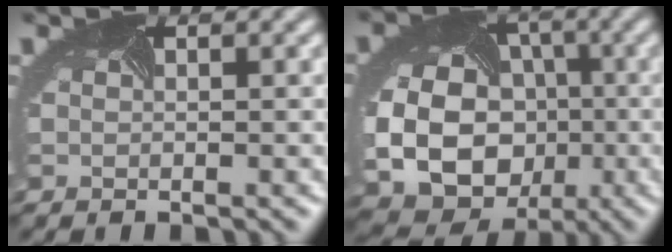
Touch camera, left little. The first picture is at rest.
{"total": 11.4, "force": [-2.5, 9.4, 5.9], "torque": [-0.108, -0.040, -0.042]}